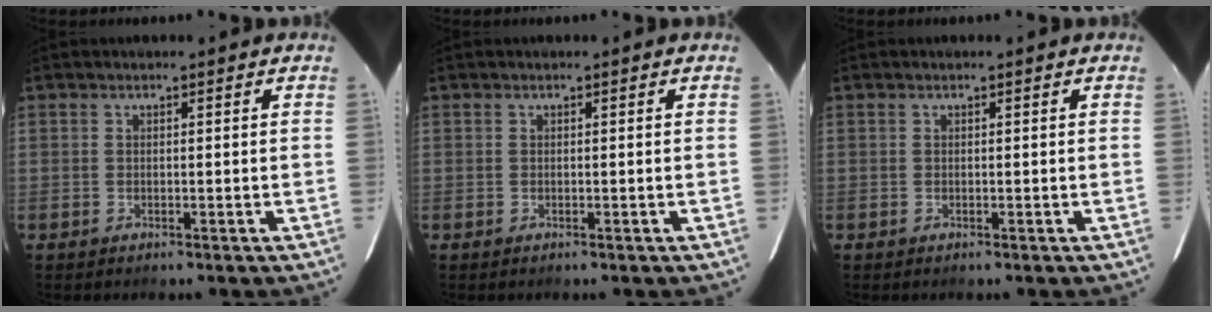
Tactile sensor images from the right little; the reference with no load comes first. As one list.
[{"total": 0.0}, {"total": 0.0}]